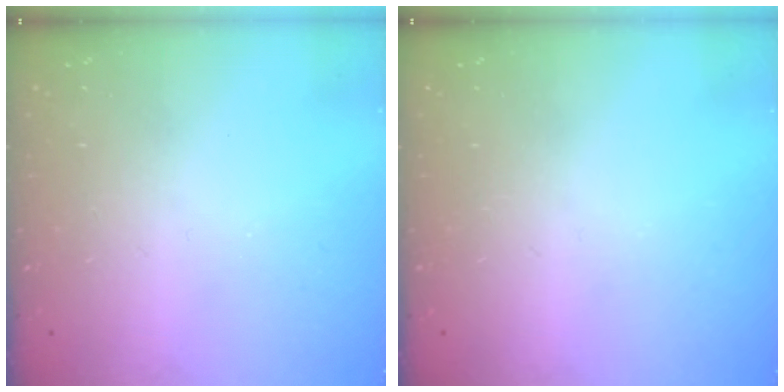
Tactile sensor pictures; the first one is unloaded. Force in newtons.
{"total": 0.0}